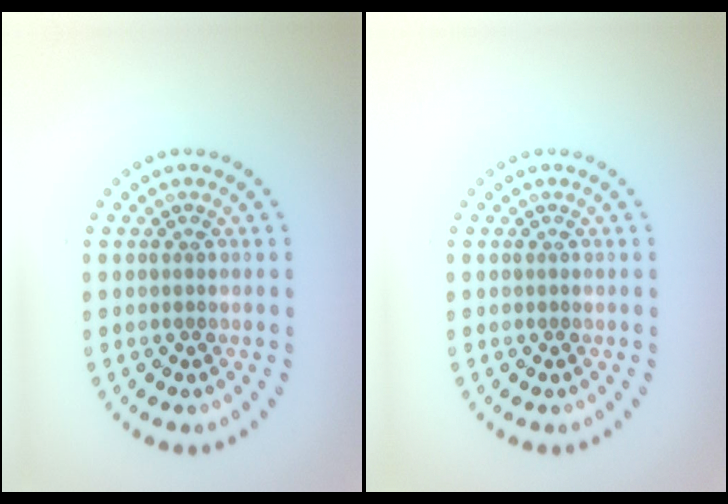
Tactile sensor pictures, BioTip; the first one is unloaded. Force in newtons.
{"total": 0.0}